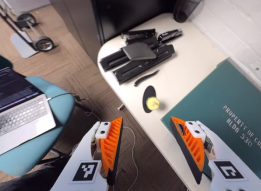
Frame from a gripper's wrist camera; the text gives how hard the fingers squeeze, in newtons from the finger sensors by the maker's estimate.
{"total": 0.0}